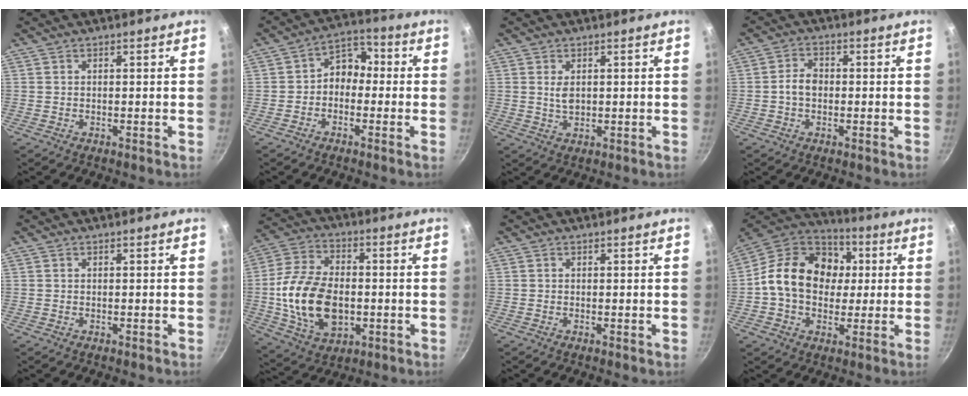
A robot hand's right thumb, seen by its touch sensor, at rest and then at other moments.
{"total": 6.5, "force": [-0.9, 5.1, 3.9], "torque": [-0.021, 0.033, -0.032]}
{"total": 2.9, "force": [0.6, 1.7, 2.3], "torque": [-0.037, -0.006, 0.013]}
{"total": 3.9, "force": [-0.4, 2.8, 2.6], "torque": [-0.036, 0.016, -0.012]}
{"total": 0.0}
{"total": 17.7, "force": [-1.8, 11.3, 13.5], "torque": [-0.241, 0.014, -0.029]}
{"total": 0.0}
{"total": 19.5, "force": [1.7, 15.3, 11.9], "torque": [-0.171, 0.031, 0.013]}